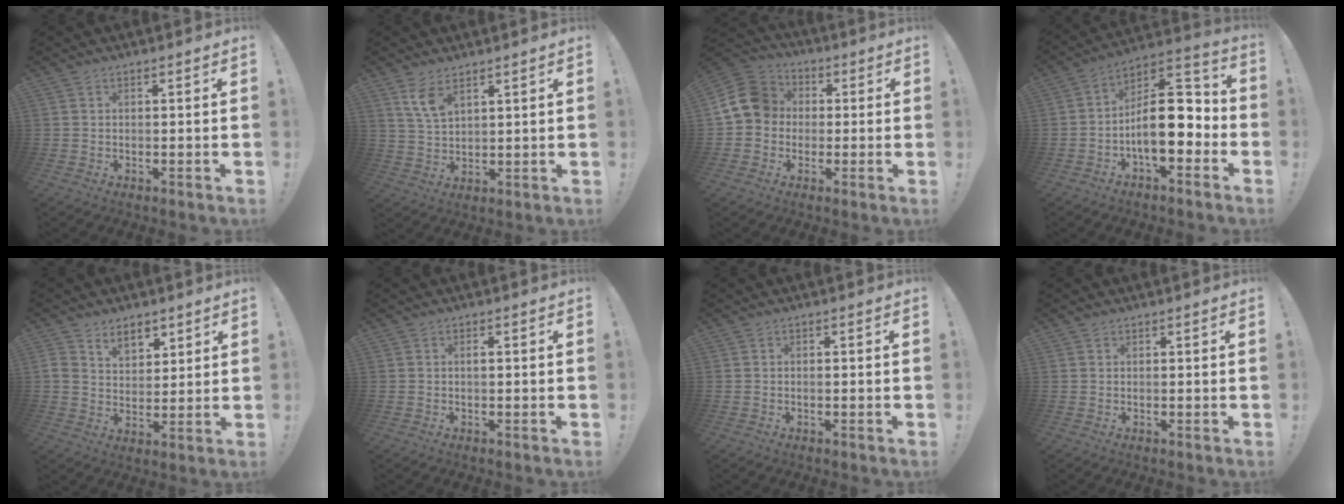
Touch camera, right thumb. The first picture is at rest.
{"total": 6.5, "force": [4.2, 2.9, 4.1], "torque": [-0.067, -0.024, 0.076]}
{"total": 13.8, "force": [1.4, 11.9, 6.8], "torque": [-0.113, 0.010, 0.033]}
{"total": 16.8, "force": [-2.8, 8.6, 14.2], "torque": [-0.234, 0.016, -0.040]}
{"total": 7.3, "force": [5.0, 4.8, 2.2], "torque": [-0.036, -0.031, 0.096]}
{"total": 0.6, "force": [0.1, 0.1, 0.5], "torque": [-0.004, -0.001, 0.000]}
{"total": 0.5, "force": [-0.4, 0.2, 0.3], "torque": [-0.010, 0.001, -0.007]}
{"total": 0.6, "force": [0.5, 0.3, 0.1], "torque": [0.003, -0.002, 0.009]}